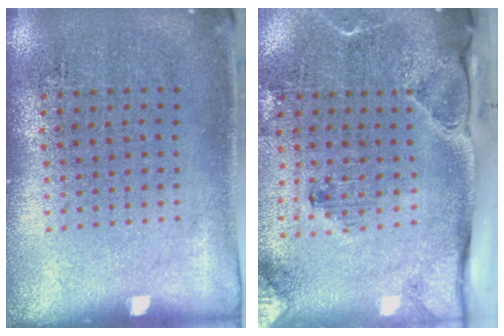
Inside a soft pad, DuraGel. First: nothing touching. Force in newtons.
{"total": 3.1, "press": 2.3, "slide": 2.1}